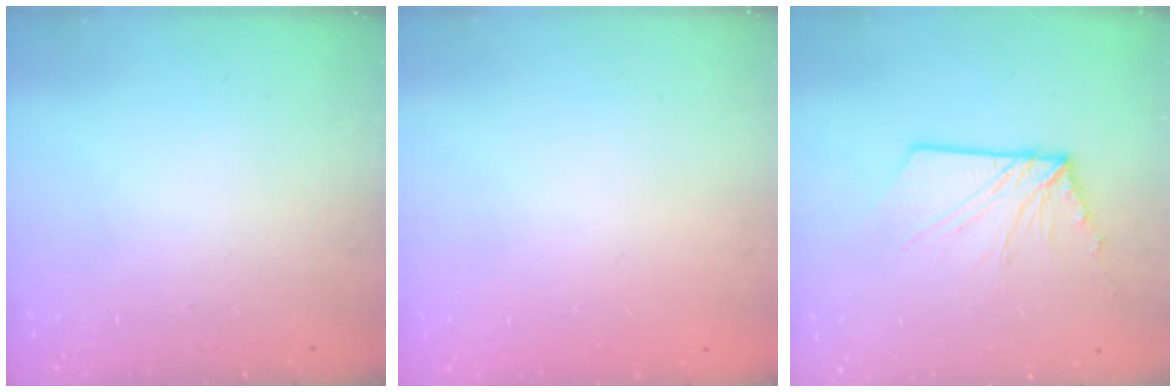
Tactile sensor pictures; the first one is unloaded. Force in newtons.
{"total": 0.0}
{"total": 8.3, "press": 8.3, "slide": 0.7}